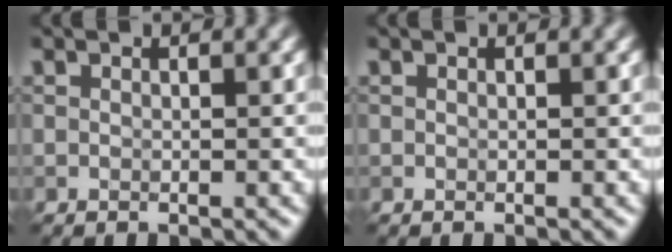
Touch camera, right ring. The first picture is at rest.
{"total": 0.0}